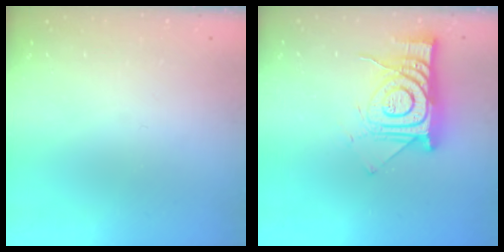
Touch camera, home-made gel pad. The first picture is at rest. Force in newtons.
{"total": 14.7, "press": 14.6, "slide": 1.2}